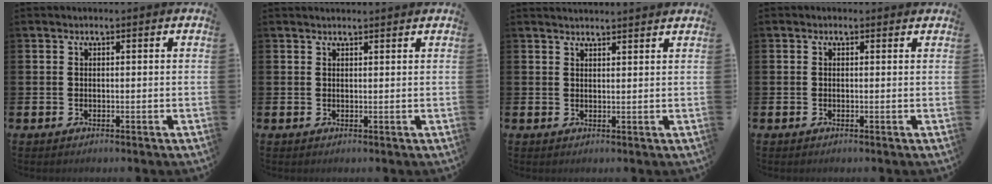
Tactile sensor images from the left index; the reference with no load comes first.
{"total": 0.9, "force": [0.9, 0.0, 0.1], "torque": [0.006, -0.003, 0.015]}
{"total": 2.0, "force": [2.0, -0.1, -0.1], "torque": [0.007, -0.013, 0.035]}
{"total": 0.0}